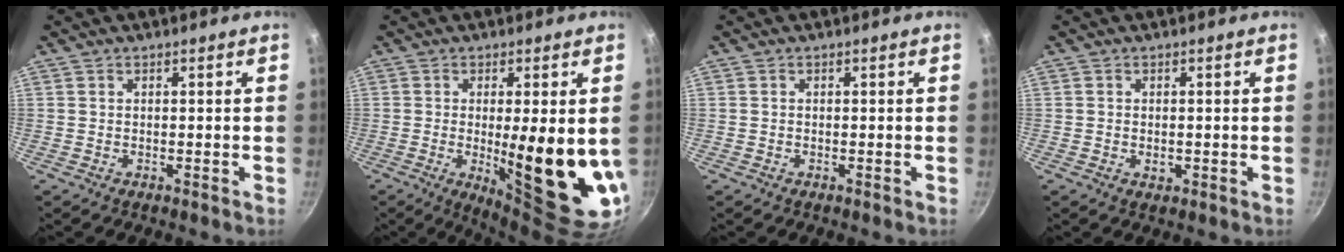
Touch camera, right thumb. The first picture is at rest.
{"total": 16.2, "force": [-0.9, 4.2, 15.6], "torque": [-0.205, -0.029, 0.001]}
{"total": 0.0}
{"total": 1.8, "force": [-0.2, 1.2, 1.3], "torque": [-0.019, -0.001, -0.003]}